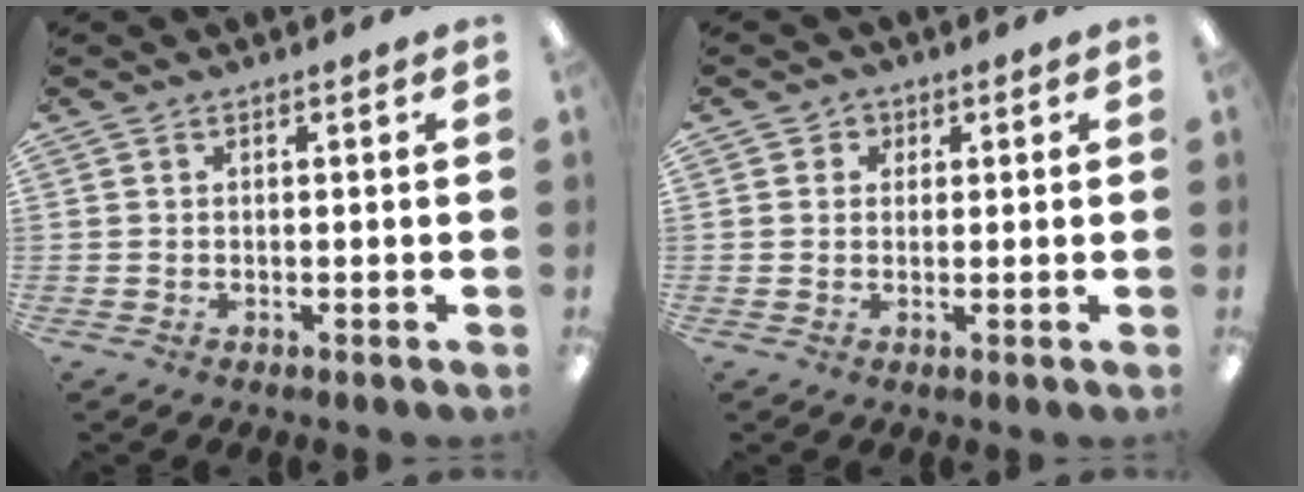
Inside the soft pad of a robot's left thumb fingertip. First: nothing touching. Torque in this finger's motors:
{"motor_torque": [0.12, -0.01, -0.17, 0.23, -0.07]}